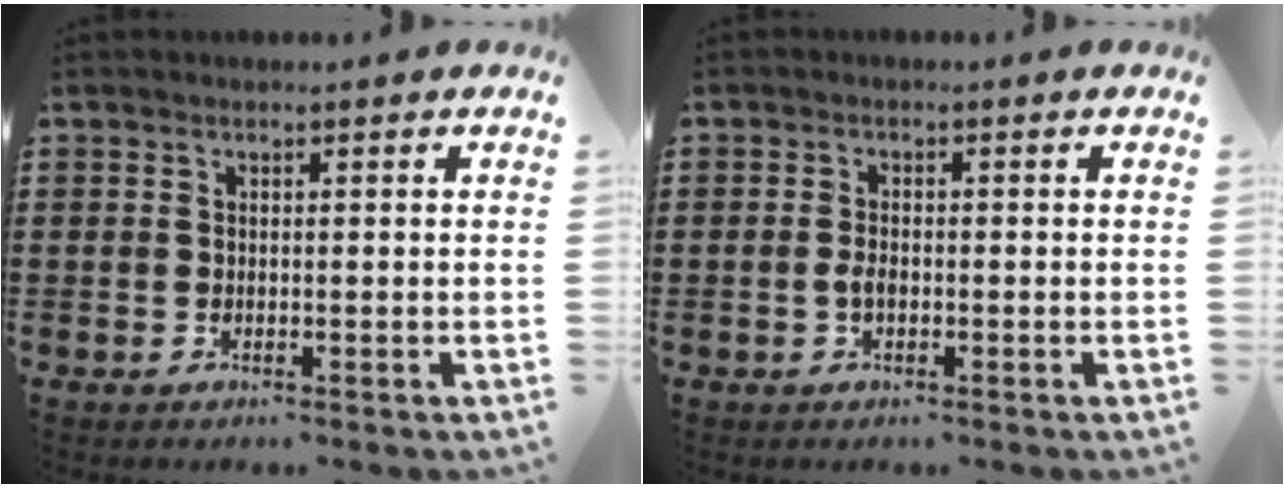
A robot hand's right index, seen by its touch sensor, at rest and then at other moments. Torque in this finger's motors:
{"motor_torque": [2.14, 0.00, 0.05, 0.06]}